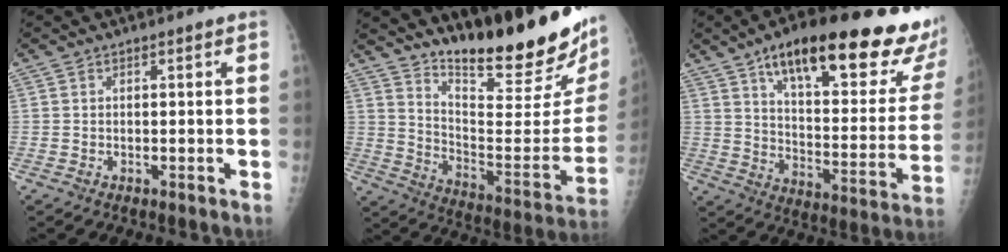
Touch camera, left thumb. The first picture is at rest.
{"total": 26.4, "force": [20.2, 5.2, 16.3], "torque": [-0.218, -0.141, 0.300]}
{"total": 31.2, "force": [19.3, 9.0, 22.8], "torque": [-0.280, -0.050, 0.277]}